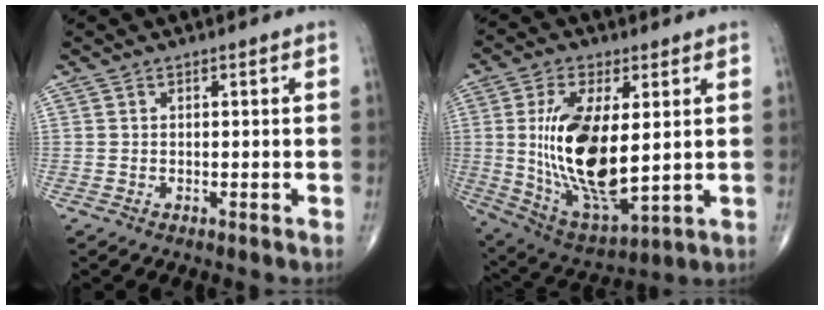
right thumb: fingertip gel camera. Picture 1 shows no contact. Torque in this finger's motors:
{"motor_torque": [1.90, 3.11, 1.93, -0.03, 0.22]}